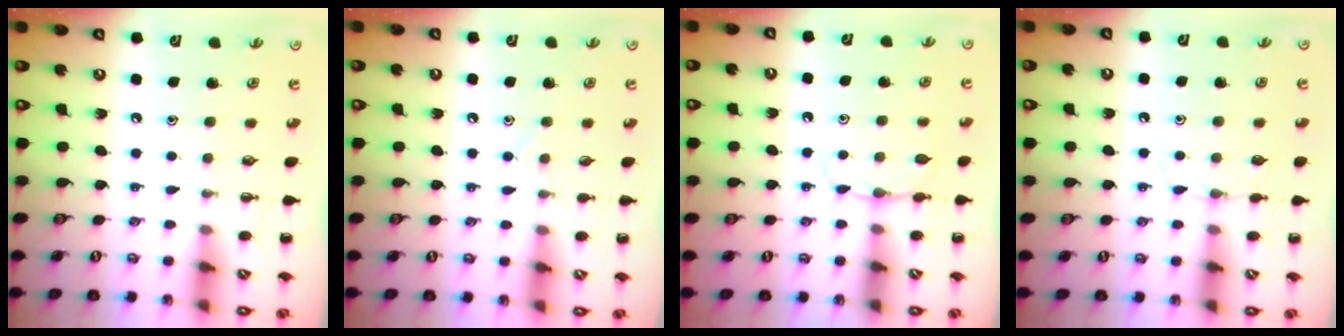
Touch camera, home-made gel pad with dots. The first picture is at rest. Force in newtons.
{"total": 2.3, "press": 2.3, "slide": 0.6}
{"total": 4.7, "press": 4.5, "slide": 1.4}
{"total": 4.1, "press": 3.9, "slide": 1.4}